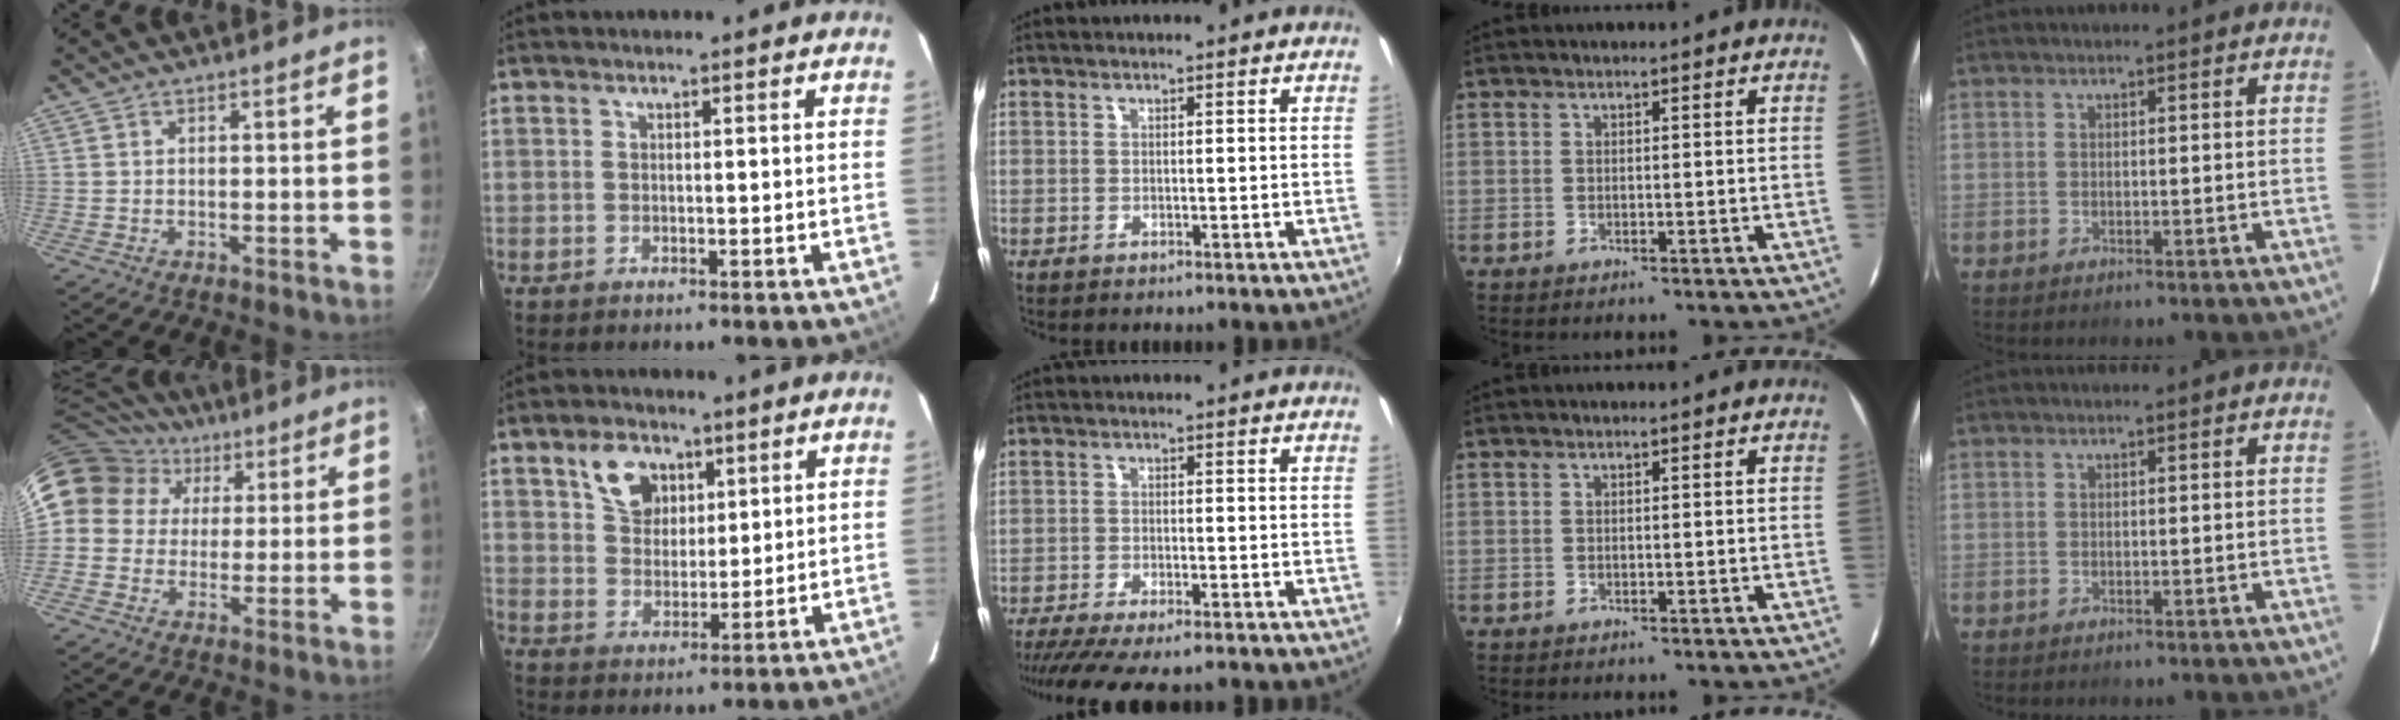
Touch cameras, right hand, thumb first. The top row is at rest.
{"thumb": {"total": 14.8, "force": [5.0, 13.0, 5.1], "torque": [-0.081, 0.021, 0.076]}, "index": {"total": 7.9, "force": [4.0, 5.6, 3.9], "torque": [-0.070, 0.017, 0.077]}, "middle": {"total": 10.2, "force": [-8.5, 1.7, 5.4], "torque": [-0.122, -0.037, -0.139]}}